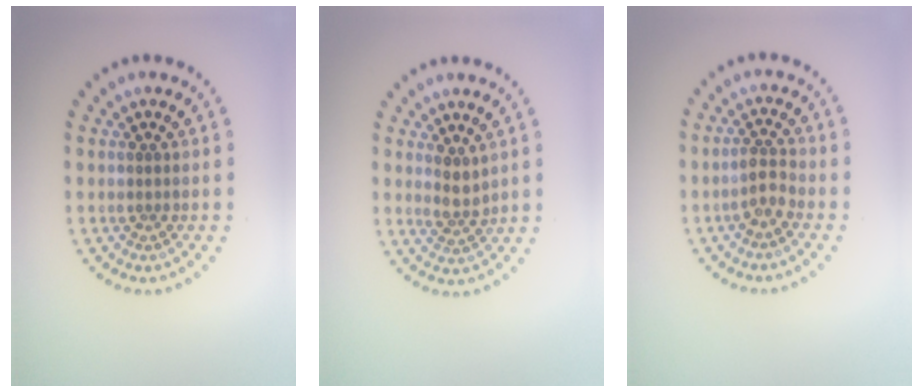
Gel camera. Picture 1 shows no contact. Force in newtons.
{"total": 1.9, "press": 1.5, "slide": 1.2}
{"total": 1.9, "press": 1.6, "slide": 1.1}